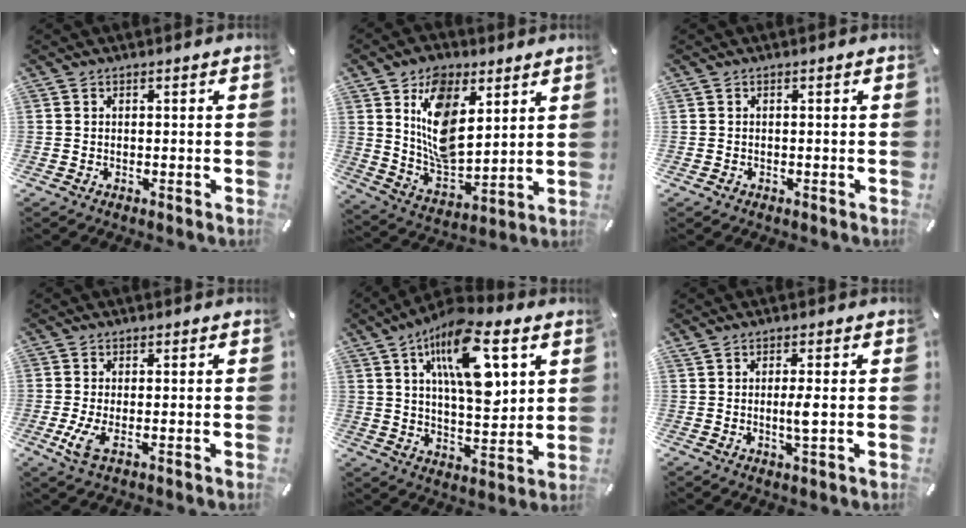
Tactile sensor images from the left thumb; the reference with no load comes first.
{"total": 14.0, "force": [6.0, 8.8, 9.1], "torque": [-0.189, -0.019, 0.114]}
{"total": 0.6, "force": [-0.3, 0.5, 0.1], "torque": [-0.001, 0.004, -0.007]}
{"total": 4.2, "force": [-0.6, 1.3, 4.0], "torque": [-0.094, -0.014, -0.013]}
{"total": 17.7, "force": [8.0, 7.6, 13.8], "torque": [-0.233, -0.022, 0.131]}
{"total": 3.6, "force": [0.3, 0.3, 3.6], "torque": [-0.067, -0.005, 0.002]}